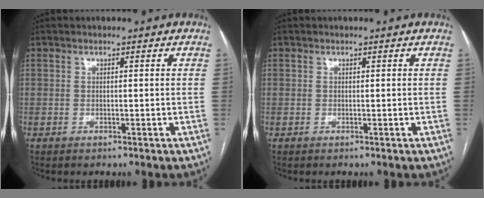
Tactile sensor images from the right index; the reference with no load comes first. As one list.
[{"total": 0.0}]